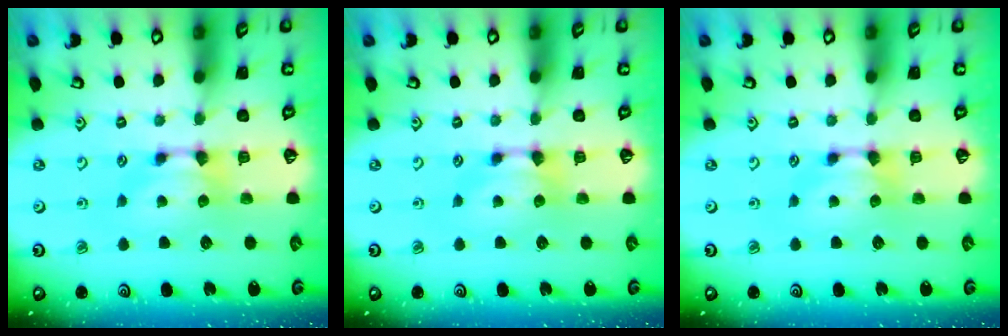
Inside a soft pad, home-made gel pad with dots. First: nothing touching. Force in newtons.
{"total": 0.0}
{"total": 0.0}